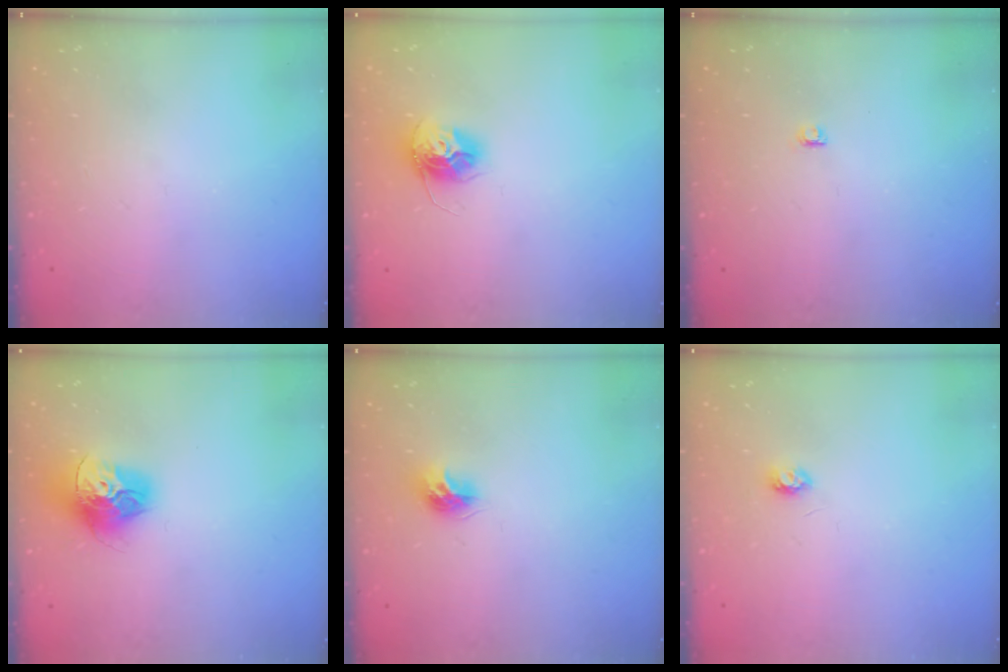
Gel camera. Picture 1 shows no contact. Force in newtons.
{"total": 11.9, "press": 11.9, "slide": 1.0}
{"total": 2.8, "press": 2.8, "slide": 0.4}
{"total": 15.3, "press": 15.2, "slide": 1.7}
{"total": 7.8, "press": 7.8, "slide": 0.4}
{"total": 3.4, "press": 3.4, "slide": 0.3}